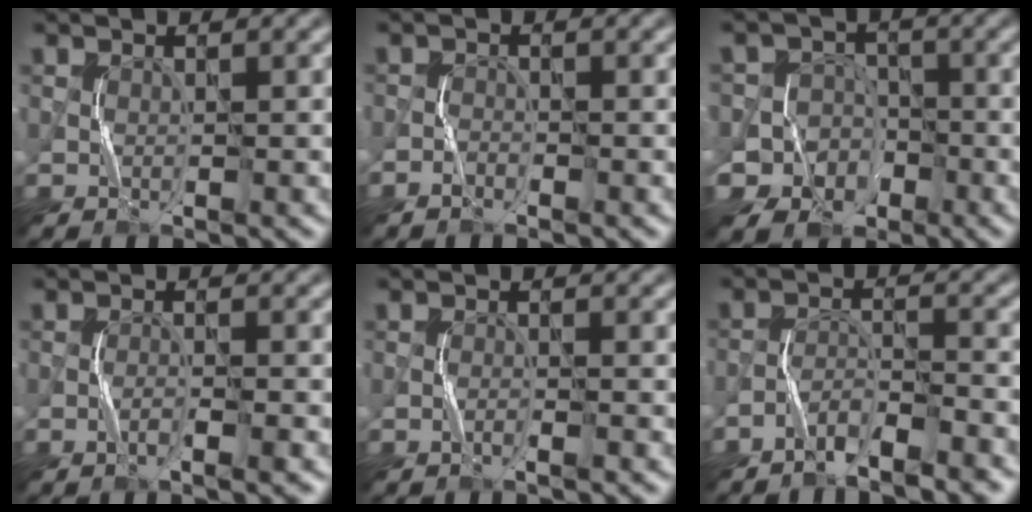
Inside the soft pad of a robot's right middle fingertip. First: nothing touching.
{"total": 0.8, "force": [-0.7, 0.4, 0.3], "torque": [-0.005, 0.003, -0.014]}
{"total": 7.4, "force": [-3.6, 6.4, 0.6], "torque": [-0.010, 0.000, -0.086]}
{"total": 1.5, "force": [-0.9, -0.1, 1.2], "torque": [-0.026, 0.004, -0.016]}
{"total": 0.8, "force": [-0.5, -0.2, 0.5], "torque": [-0.013, 0.002, -0.010]}
{"total": 3.5, "force": [-3.1, 0.5, 1.7], "torque": [-0.034, 0.005, -0.059]}